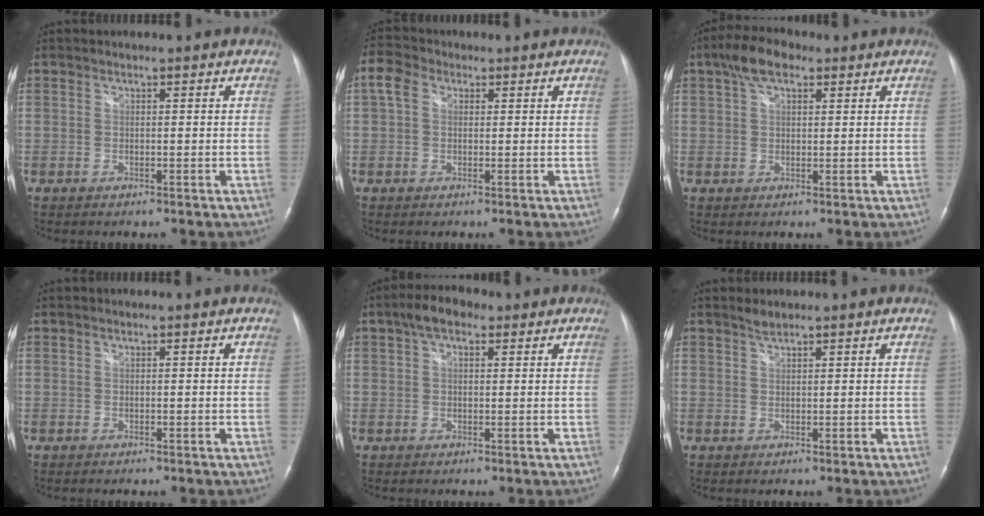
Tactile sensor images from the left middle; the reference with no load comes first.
{"total": 4.0, "force": [1.2, 2.9, 2.4], "torque": [-0.064, 0.028, 0.024]}
{"total": 5.9, "force": [3.4, 2.8, 3.9], "torque": [-0.080, 0.024, 0.060]}
{"total": 0.0}
{"total": 4.5, "force": [2.4, 2.3, 3.0], "torque": [-0.059, 0.023, 0.040]}
{"total": 1.2, "force": [1.2, 0.1, 0.4], "torque": [-0.013, 0.000, 0.026]}